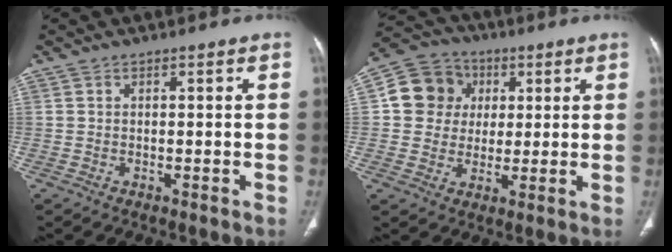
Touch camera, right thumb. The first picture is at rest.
{"total": 11.2, "force": [2.2, 10.3, 3.8], "torque": [-0.045, 0.007, 0.030]}